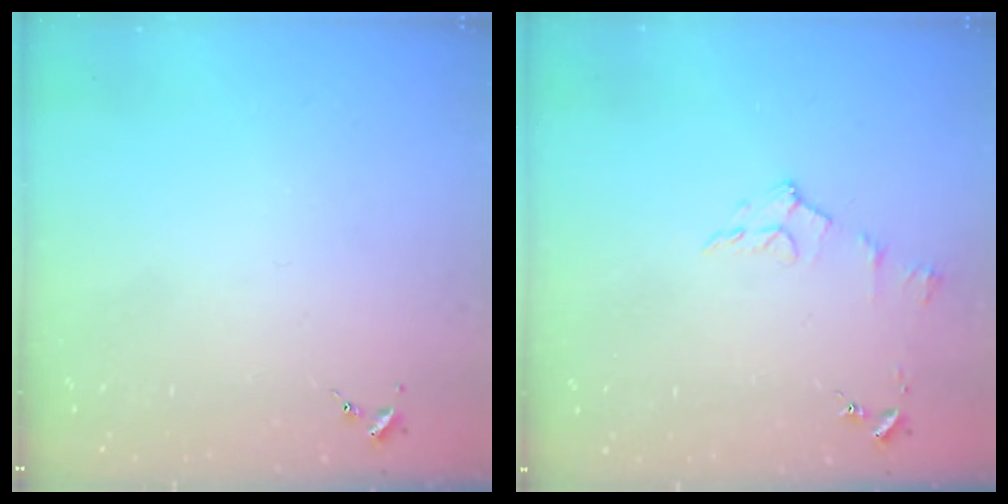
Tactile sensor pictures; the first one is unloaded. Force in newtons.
{"total": 7.8, "press": 7.8, "slide": 0.9}